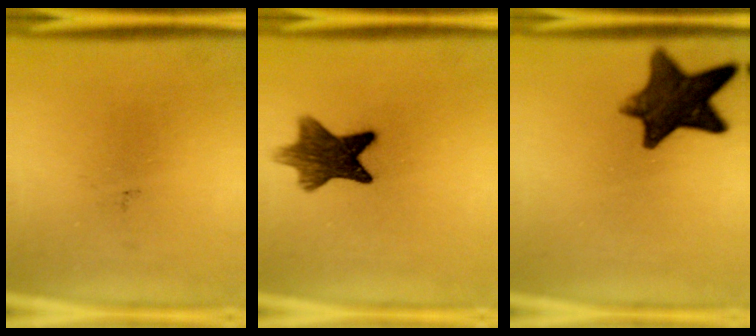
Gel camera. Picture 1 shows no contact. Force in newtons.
{"total": 9.3}
{"total": 11.6}